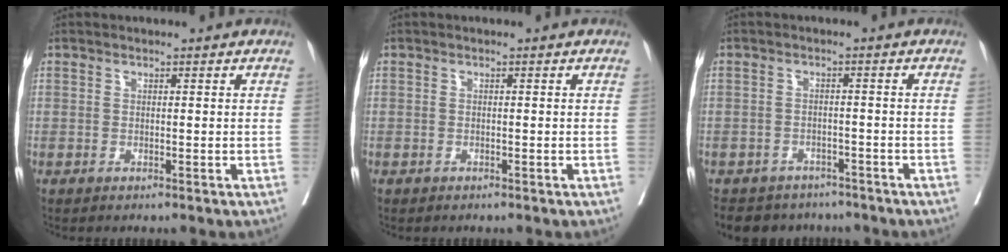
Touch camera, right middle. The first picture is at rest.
{"total": 0.0}
{"total": 8.4, "force": [-7.3, 4.0, 1.2], "torque": [-0.013, 0.008, -0.094]}